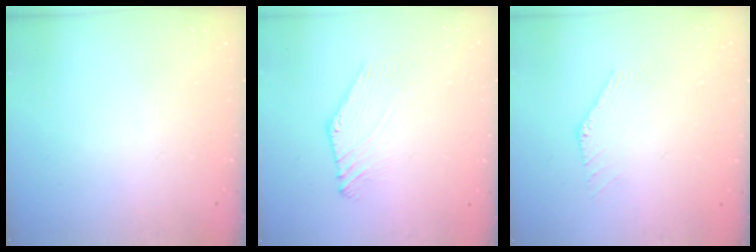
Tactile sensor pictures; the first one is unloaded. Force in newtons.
{"total": 1.1, "press": 1.1, "slide": 0.2}
{"total": 0.5, "press": 0.5, "slide": 0.2}